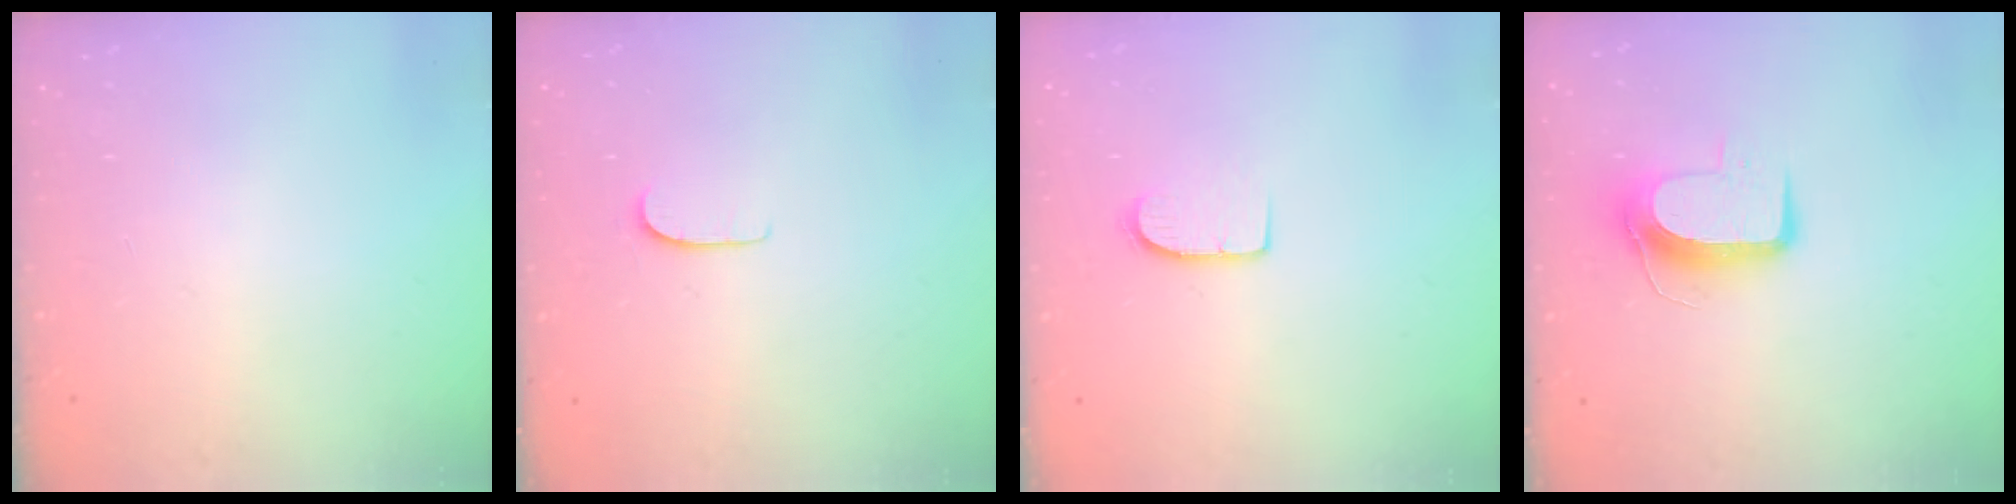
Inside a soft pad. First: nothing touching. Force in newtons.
{"total": 4.2, "press": 4.2, "slide": 0.4}
{"total": 6.6, "press": 6.6, "slide": 0.5}
{"total": 10.6, "press": 10.6, "slide": 0.8}